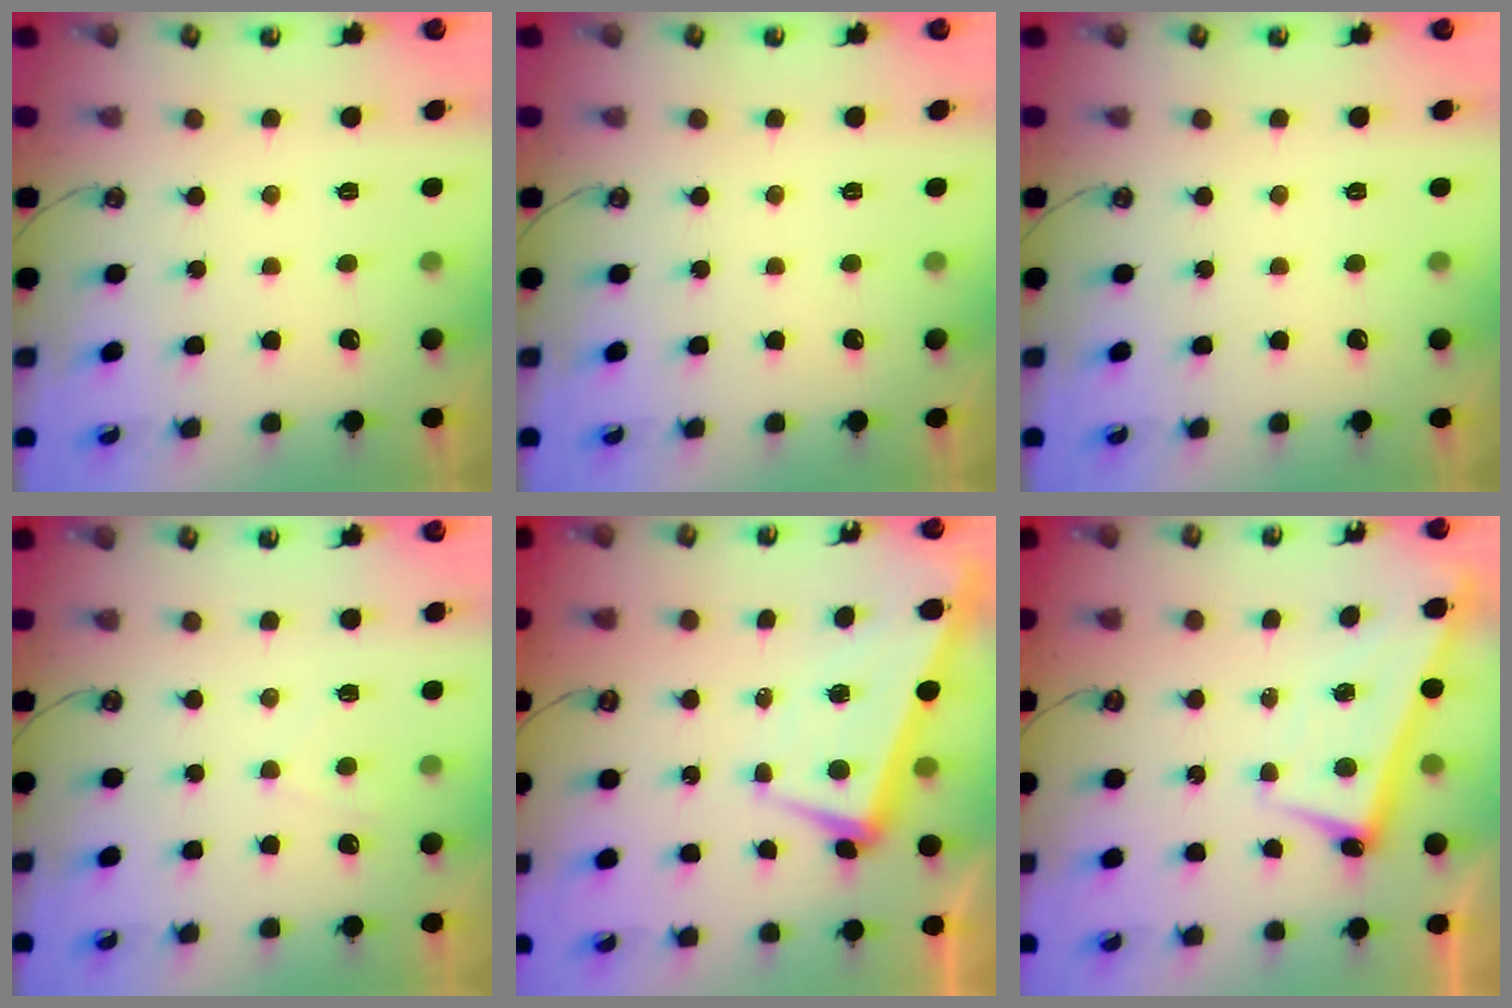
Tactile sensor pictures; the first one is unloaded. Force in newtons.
{"total": 0.0}
{"total": 0.0}
{"total": 1.6, "press": 1.5, "slide": 0.4}
{"total": 0.9, "press": 0.4, "slide": 0.8}
{"total": 2.7, "press": 2.6, "slide": 0.8}